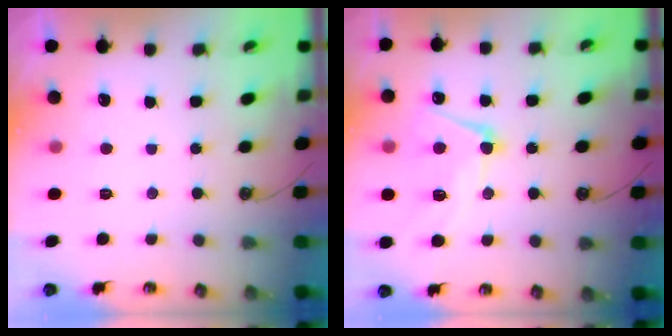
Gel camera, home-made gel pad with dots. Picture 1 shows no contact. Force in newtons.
{"total": 8.5, "press": 8.5, "slide": 1.0}